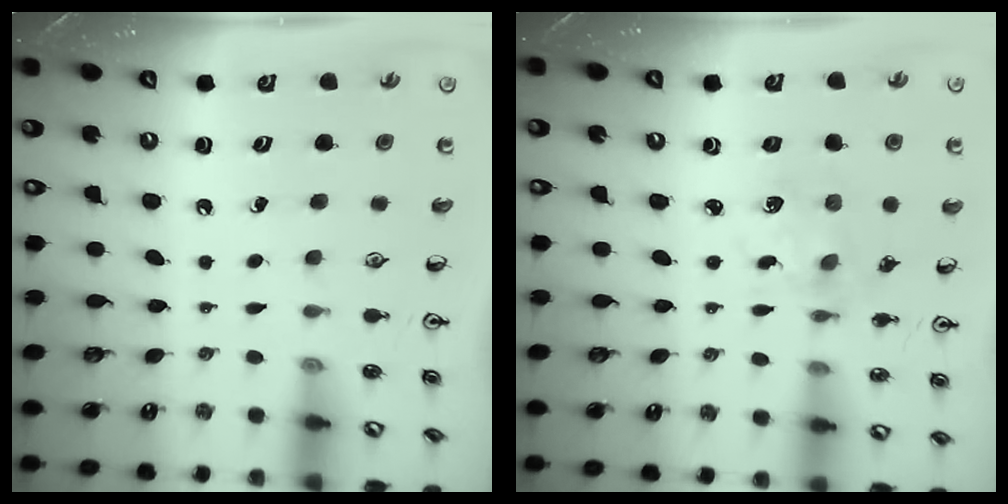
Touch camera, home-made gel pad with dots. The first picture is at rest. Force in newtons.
{"total": 2.3, "press": 2.3, "slide": 0.6}